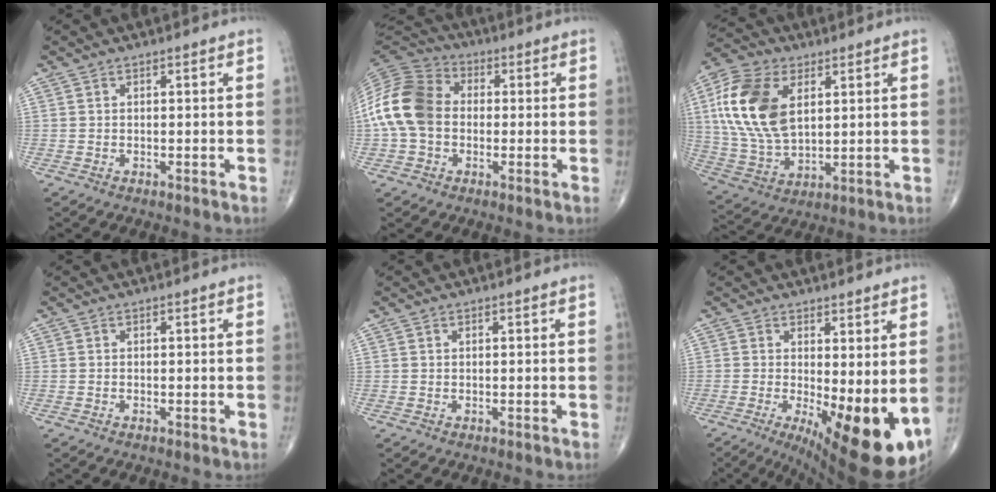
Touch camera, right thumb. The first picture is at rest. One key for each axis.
{"total": 14.0, "fx": -0.4, "fy": 10.7, "fz": 9.1, "tx": -0.180, "ty": 0.034, "tz": -0.017}
{"total": 18.0, "fx": 4.9, "fy": 10.6, "fz": 13.6, "tx": -0.273, "ty": -0.010, "tz": 0.091}
{"total": 0.0}
{"total": 0.0}
{"total": 14.8, "fx": -1.7, "fy": 5.1, "fz": 13.8, "tx": -0.191, "ty": -0.031, "tz": -0.006}